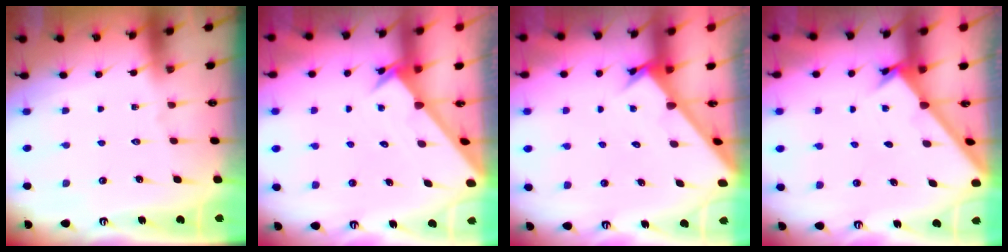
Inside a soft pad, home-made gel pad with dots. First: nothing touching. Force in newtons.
{"total": 2.3, "press": 2.3, "slide": 0.2}
{"total": 2.7, "press": 2.7, "slide": 0.3}
{"total": 1.7, "press": 1.7, "slide": 0.1}